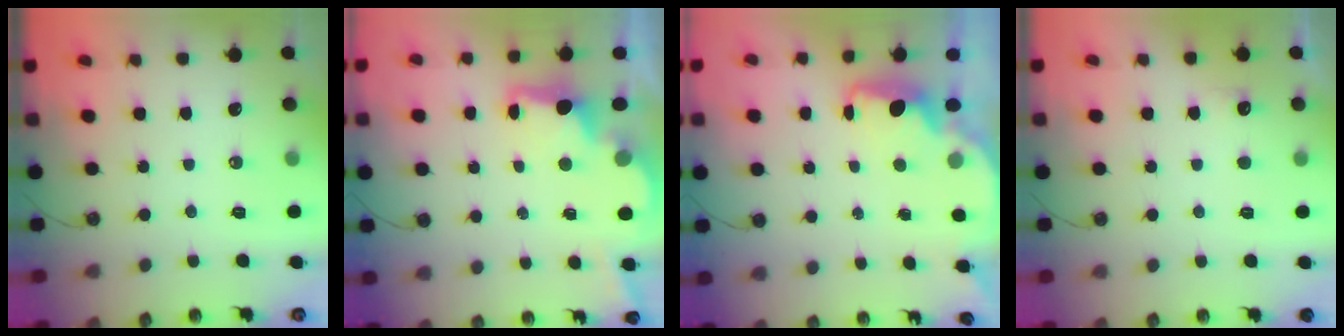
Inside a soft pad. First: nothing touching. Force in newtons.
{"total": 2.7, "press": 2.6, "slide": 0.8}
{"total": 1.8, "press": 1.6, "slide": 0.7}
{"total": 3.5, "press": 3.3, "slide": 1.1}